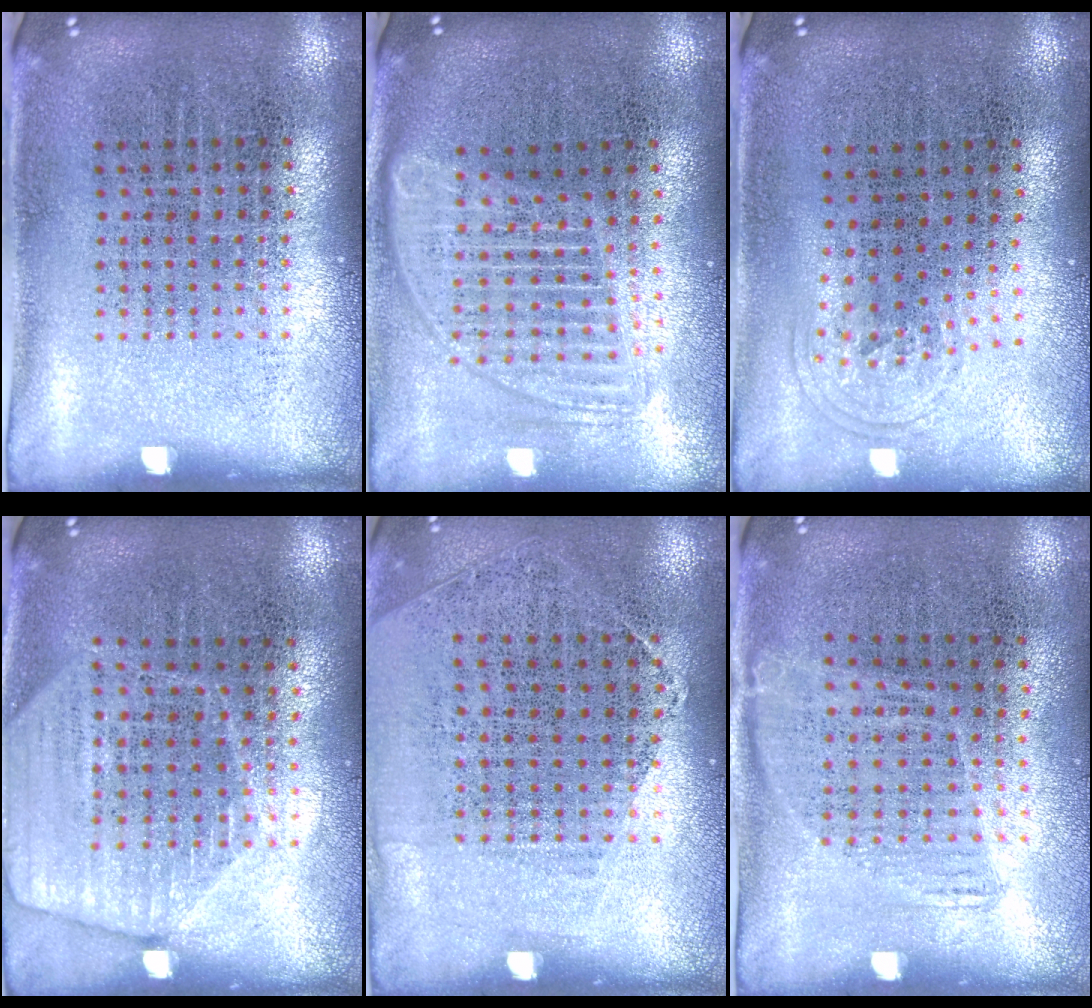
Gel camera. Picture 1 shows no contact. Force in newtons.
{"total": 1.8, "press": 1.5, "slide": 0.9}
{"total": 0.9, "press": 0.7, "slide": 0.7}
{"total": 1.7, "press": 1.5, "slide": 0.7}
{"total": 1.2, "press": 1.0, "slide": 0.7}
{"total": 1.1, "press": 0.9, "slide": 0.7}